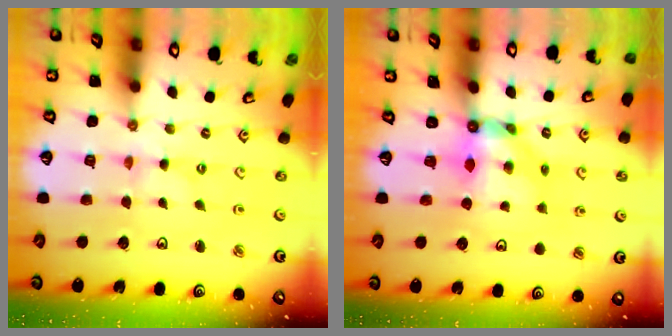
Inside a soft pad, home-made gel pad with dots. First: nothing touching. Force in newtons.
{"total": 6.3, "press": 6.3, "slide": 0.4}